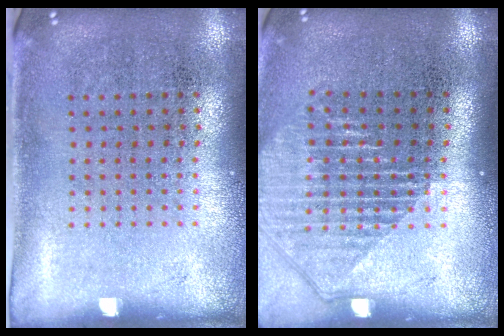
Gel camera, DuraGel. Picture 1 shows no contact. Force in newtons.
{"total": 1.3, "press": 1.2, "slide": 0.6}